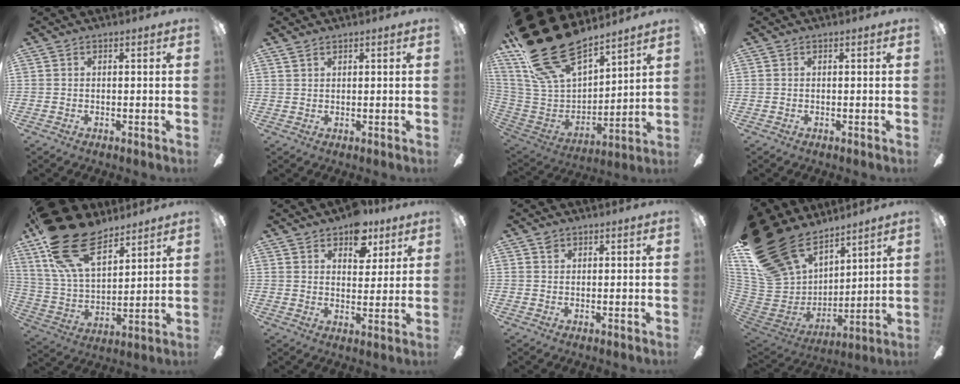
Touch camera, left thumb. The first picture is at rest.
{"total": 1.5, "force": [1.3, 0.7, 0.5], "torque": [-0.012, -0.001, 0.025]}
{"total": 27.3, "force": [21.0, 11.8, 12.9], "torque": [-0.261, -0.130, 0.387]}
{"total": 0.0}
{"total": 23.9, "force": [14.6, 12.4, 14.4], "torque": [-0.281, -0.062, 0.270]}
{"total": 9.8, "force": [6.4, 5.9, 4.5], "torque": [-0.043, -0.025, 0.111]}
{"total": 1.2, "force": [0.9, 0.8, 0.3], "torque": [-0.009, 0.002, 0.016]}
{"total": 27.9, "force": [18.4, 15.8, 13.9], "torque": [-0.282, -0.108, 0.369]}